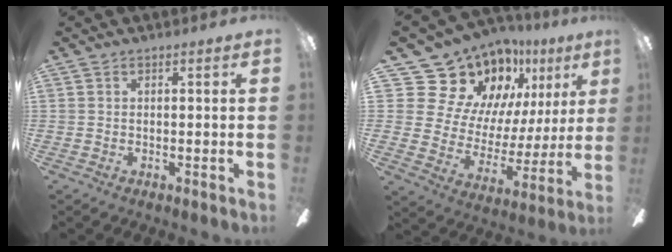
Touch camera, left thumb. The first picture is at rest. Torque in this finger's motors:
{"motor_torque": [0.25, 0.44, -0.03, 0.35, -0.01]}